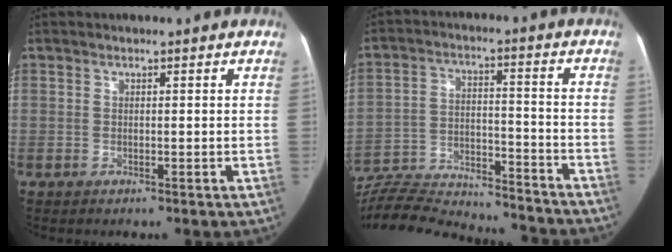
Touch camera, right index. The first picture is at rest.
{"total": 25.0, "force": [-23.3, 4.4, 8.1], "torque": [-0.159, -0.007, -0.345]}